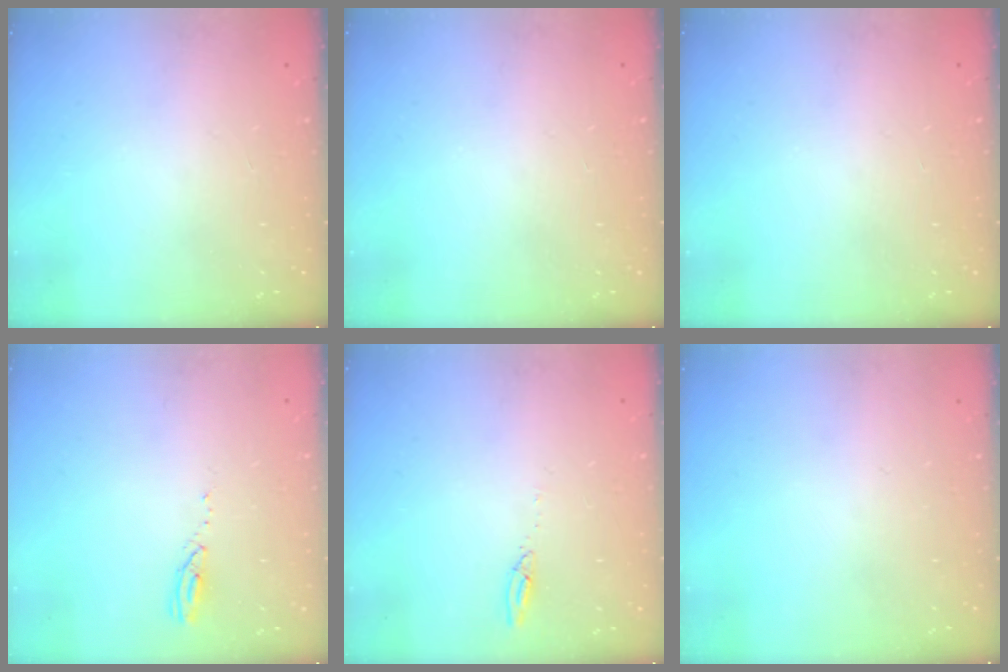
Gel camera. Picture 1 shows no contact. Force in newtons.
{"total": 0.0}
{"total": 0.0}
{"total": 3.2, "press": 3.2, "slide": 0.3}
{"total": 2.7, "press": 2.7, "slide": 0.2}
{"total": 0.0}